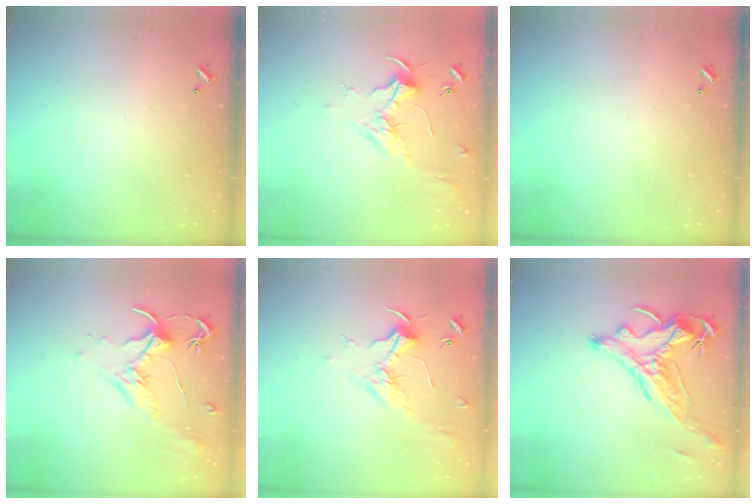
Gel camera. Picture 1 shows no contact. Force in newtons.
{"total": 1.8, "press": 1.7, "slide": 0.7}
{"total": 0.0}
{"total": 1.8, "press": 1.7, "slide": 0.6}
{"total": 1.7, "press": 1.5, "slide": 0.8}
{"total": 2.9, "press": 2.5, "slide": 1.3}